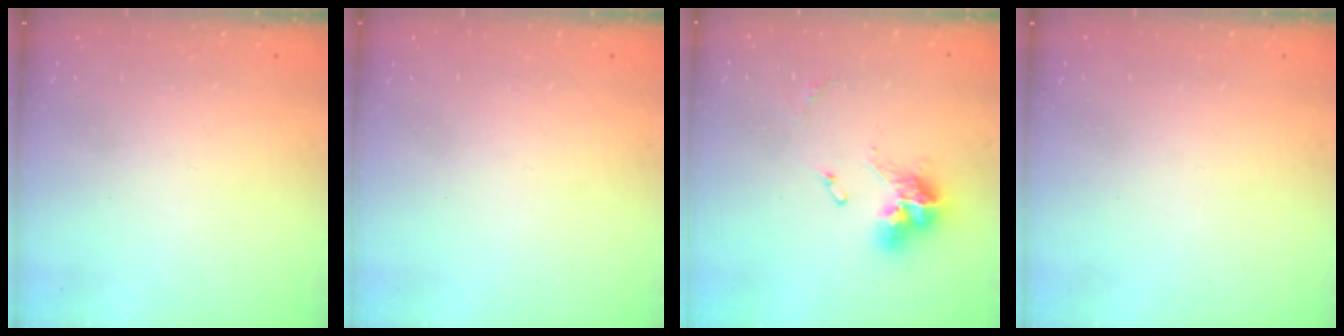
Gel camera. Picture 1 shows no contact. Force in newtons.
{"total": 0.0}
{"total": 11.5, "press": 11.4, "slide": 1.4}
{"total": 0.0}